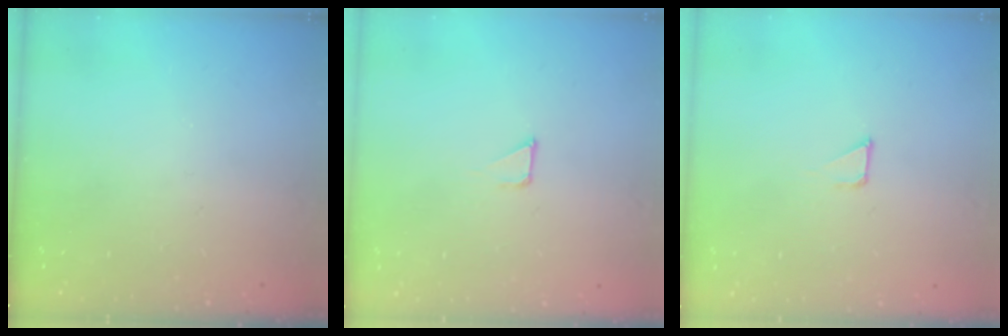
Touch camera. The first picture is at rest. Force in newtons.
{"total": 1.6, "press": 1.6, "slide": 0.1}
{"total": 1.6, "press": 1.6, "slide": 0.1}